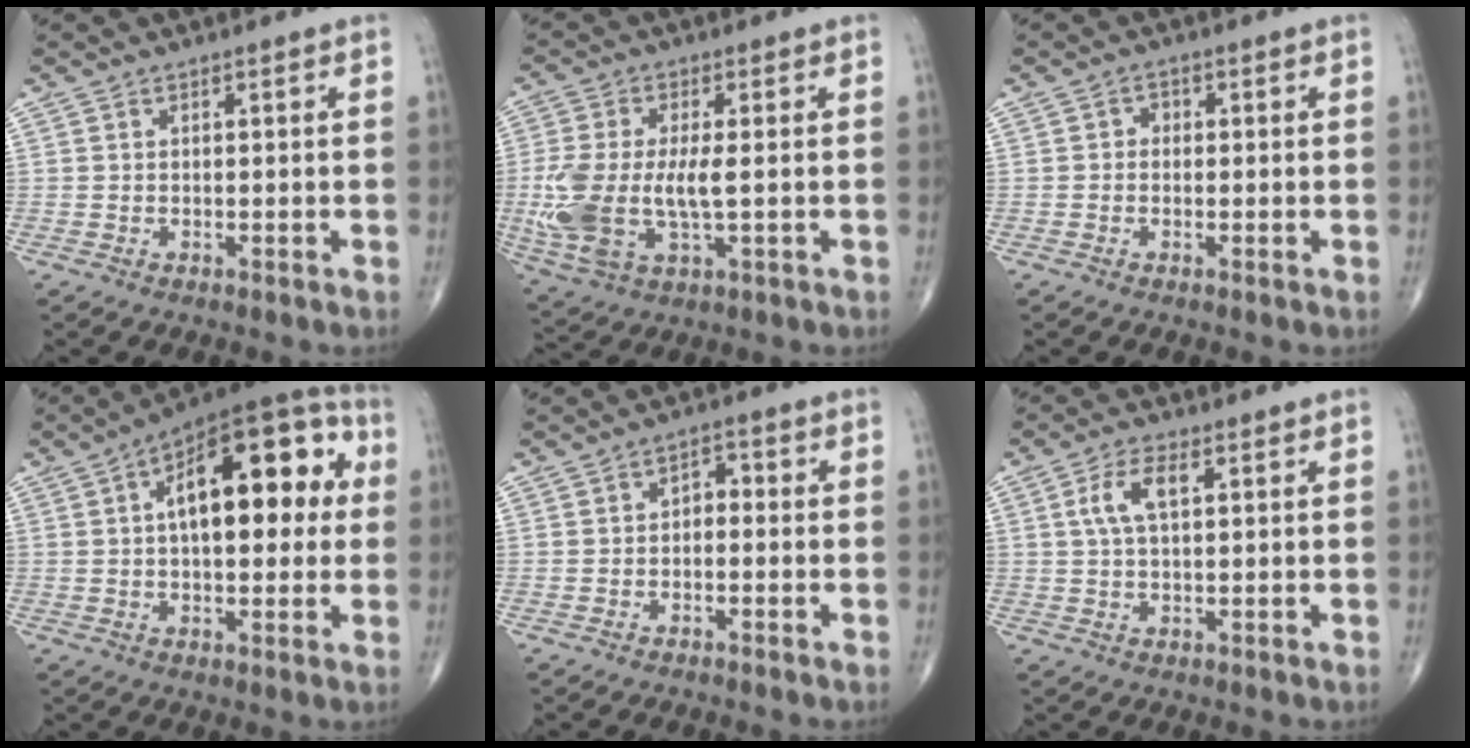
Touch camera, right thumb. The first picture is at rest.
{"total": 13.5, "force": [-0.9, 5.9, 12.0], "torque": [-0.278, -0.010, -0.008]}
{"total": 1.4, "force": [-0.1, 1.2, 0.7], "torque": [0.002, 0.005, -0.008]}
{"total": 21.4, "force": [4.2, 10.1, 18.4], "torque": [-0.235, 0.031, 0.051]}
{"total": 2.9, "force": [-0.4, 1.9, 2.1], "torque": [-0.015, 0.018, -0.016]}
{"total": 5.6, "force": [1.7, 2.4, 4.8], "torque": [-0.101, 0.008, 0.033]}